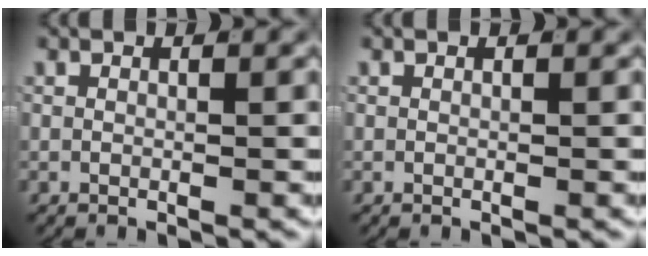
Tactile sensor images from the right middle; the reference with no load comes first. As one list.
[{"total": 0.0}]